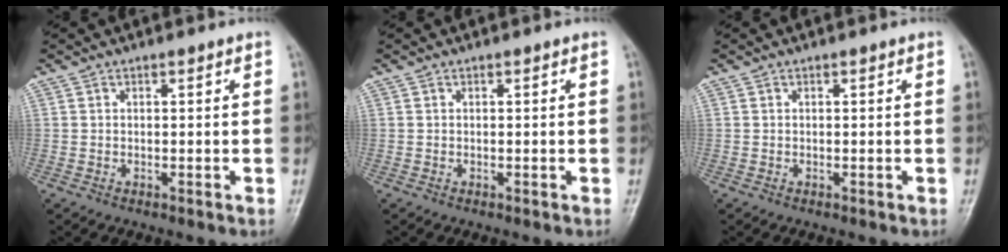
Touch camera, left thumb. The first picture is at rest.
{"total": 0.0}
{"total": 0.0}